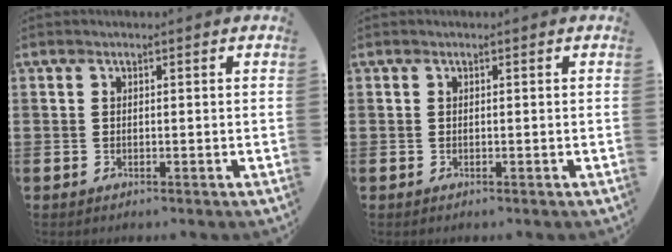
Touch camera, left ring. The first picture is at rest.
{"total": 0.0}